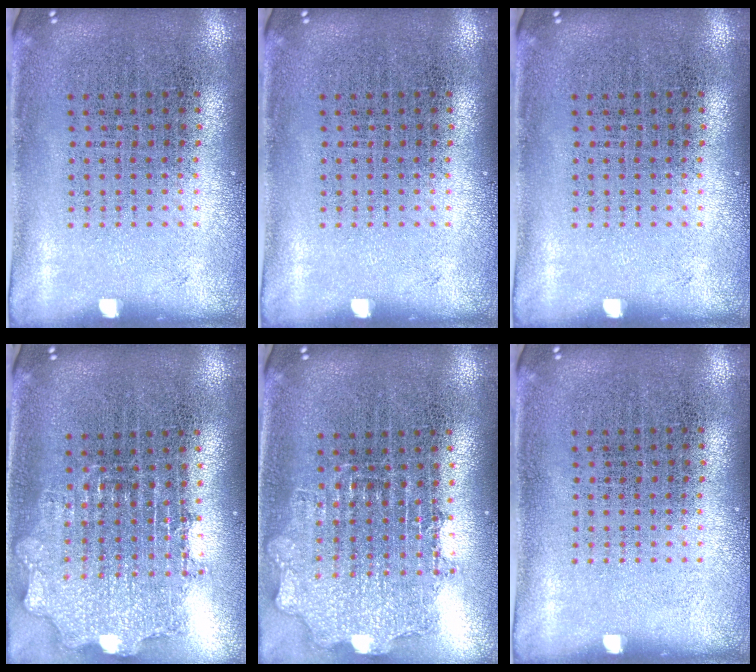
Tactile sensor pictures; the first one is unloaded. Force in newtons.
{"total": 0.0}
{"total": 0.0}
{"total": 1.9, "press": 1.5, "slide": 1.1}
{"total": 1.6, "press": 1.3, "slide": 0.8}
{"total": 0.0}